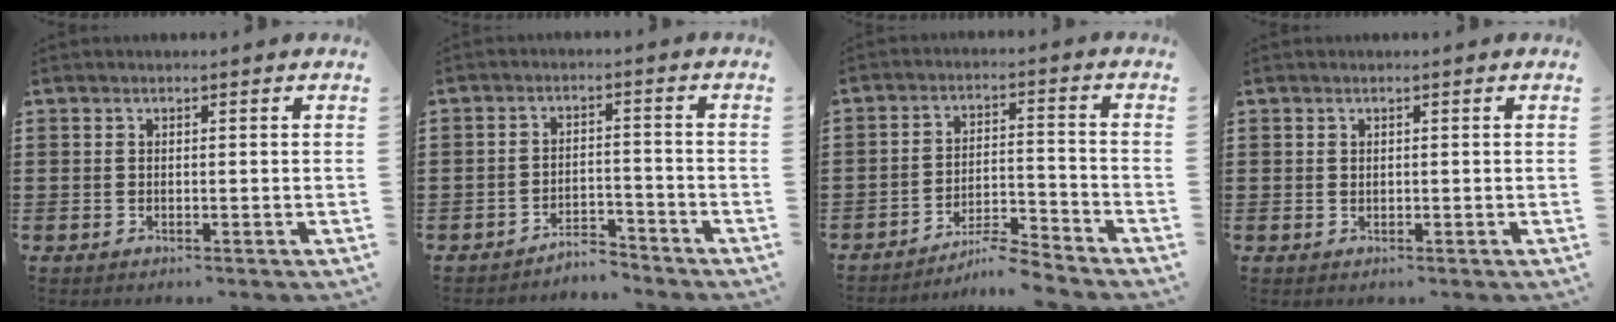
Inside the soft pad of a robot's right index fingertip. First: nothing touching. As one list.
[{"total": 3.9, "force": [-3.9, 0.5, 0.1], "torque": [-0.007, 0.004, -0.081]}, {"total": 5.5, "force": [-5.2, 0.0, 1.8], "torque": [-0.033, -0.002, -0.101]}, {"total": 0.5, "force": [0.3, 0.4, 0.1], "torque": [-0.003, 0.003, 0.007]}]